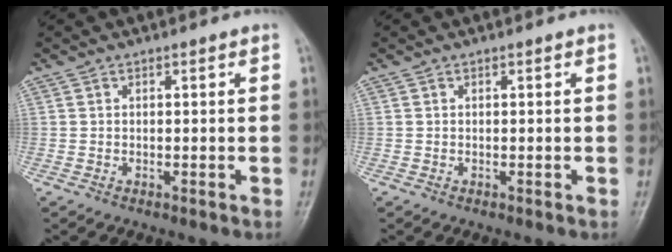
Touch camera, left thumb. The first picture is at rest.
{"total": 0.0}